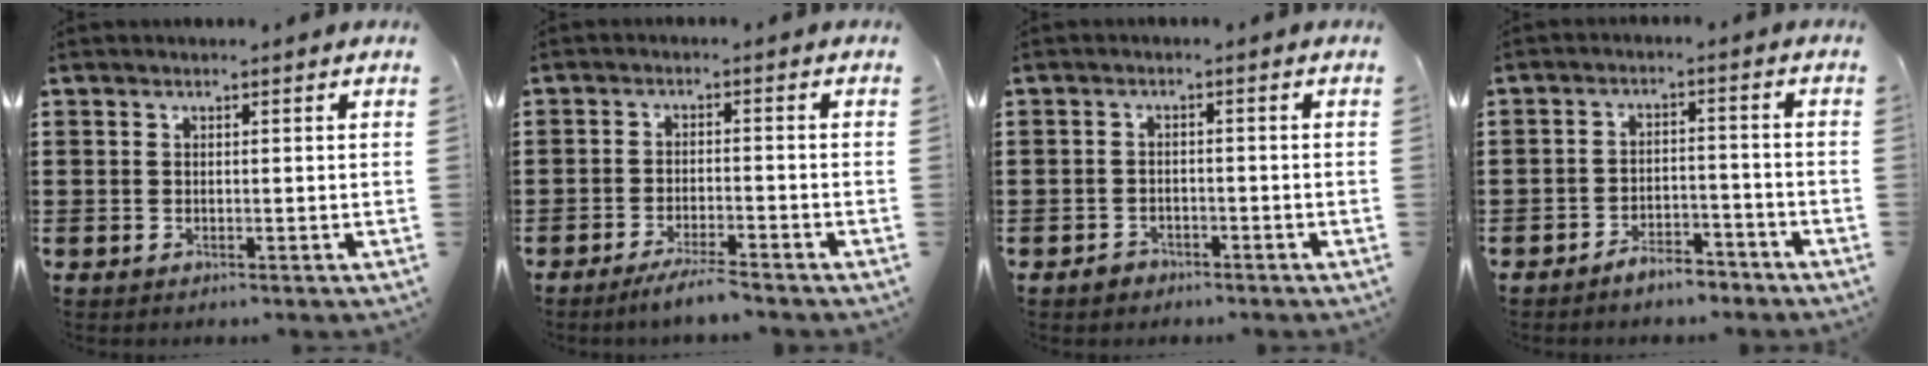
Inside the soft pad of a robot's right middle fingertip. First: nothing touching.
{"total": 3.5, "force": [-3.1, 0.0, 1.7], "torque": [-0.033, -0.004, -0.060]}
{"total": 1.7, "force": [-1.4, 0.8, 0.2], "torque": [-0.010, 0.002, -0.031]}
{"total": 4.0, "force": [-3.8, 0.7, 0.6], "torque": [-0.012, 0.008, -0.078]}